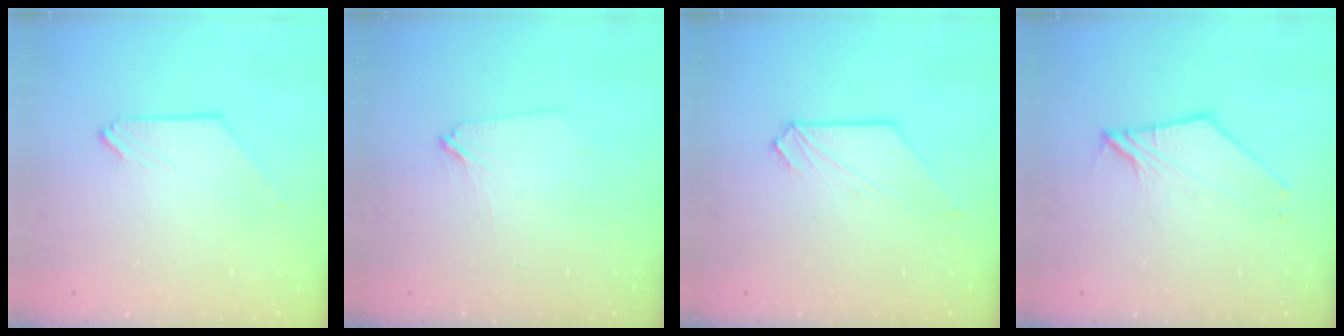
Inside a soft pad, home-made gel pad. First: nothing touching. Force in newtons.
{"total": 1.8, "press": 1.7, "slide": 0.4}
{"total": 1.8, "press": 1.8, "slide": 0.1}
{"total": 6.7, "press": 6.6, "slide": 1.2}